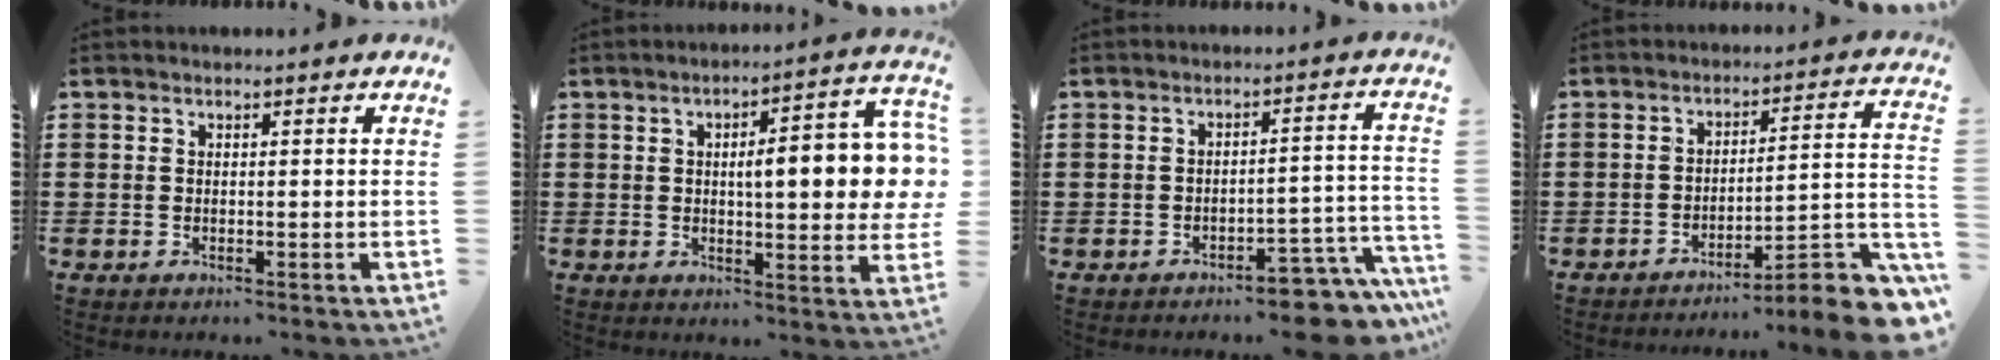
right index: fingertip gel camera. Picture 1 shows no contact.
{"total": 9.7, "force": [1.5, 2.4, 9.2], "torque": [-0.137, -0.008, 0.016]}
{"total": 5.6, "force": [-5.1, 0.7, 2.1], "torque": [-0.031, 0.005, -0.095]}
{"total": 6.1, "force": [-5.0, 0.1, 3.4], "torque": [-0.051, -0.013, -0.099]}